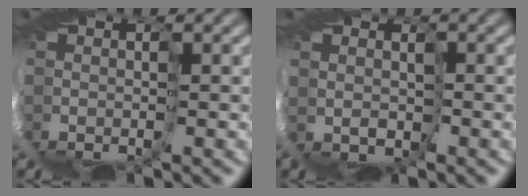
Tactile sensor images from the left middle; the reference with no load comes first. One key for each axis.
{"total": 2.1, "fx": 1.9, "fy": 0.2, "fz": -0.8, "tx": 0.012, "ty": -0.002, "tz": 0.036}